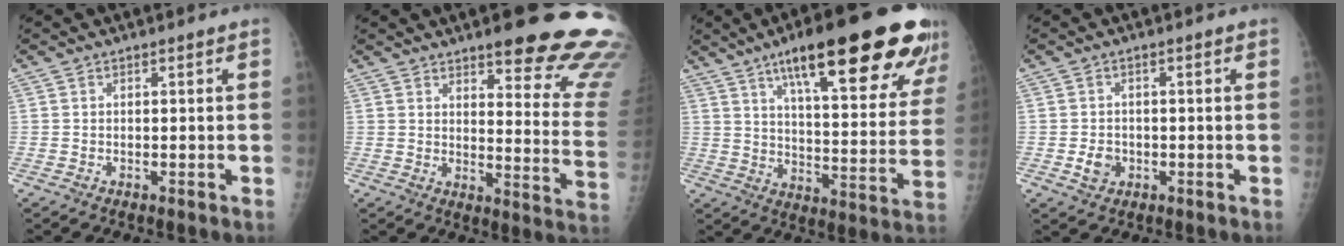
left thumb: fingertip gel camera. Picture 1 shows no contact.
{"total": 22.1, "force": [15.9, 5.2, 14.4], "torque": [-0.140, -0.094, 0.188]}
{"total": 27.6, "force": [16.4, 6.5, 21.2], "torque": [-0.274, -0.039, 0.239]}
{"total": 3.2, "force": [-0.9, 2.6, 1.6], "torque": [-0.020, 0.002, -0.011]}